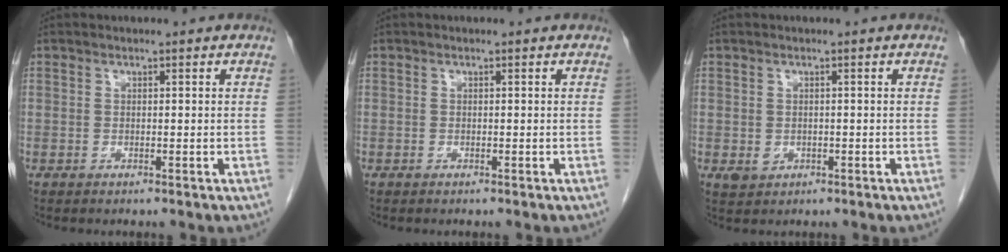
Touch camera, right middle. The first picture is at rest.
{"total": 0.0}
{"total": 2.0, "force": [-0.4, 1.8, 0.9], "torque": [-0.016, 0.000, 0.003]}